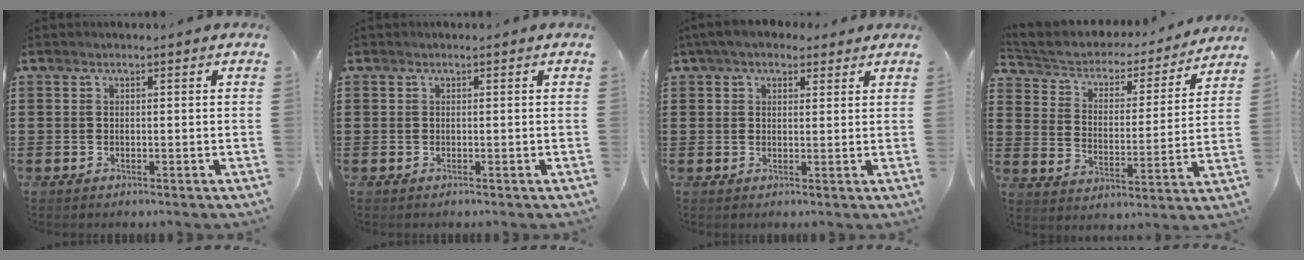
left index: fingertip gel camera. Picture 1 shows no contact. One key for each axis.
{"total": 0.0}
{"total": 4.2, "fx": 3.3, "fy": 2.0, "fz": 1.9, "tx": -0.048, "ty": 0.004, "tz": 0.061}
{"total": 3.7, "fx": 3.2, "fy": 1.6, "fz": 0.7, "tx": -0.037, "ty": -0.027, "tz": 0.046}